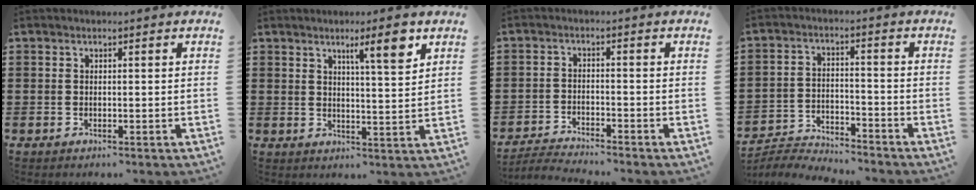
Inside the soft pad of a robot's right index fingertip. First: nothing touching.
{"total": 6.3, "force": [3.8, 0.5, 4.9], "torque": [-0.082, -0.006, 0.057]}
{"total": 3.1, "force": [-3.1, 0.0, 0.2], "torque": [-0.015, -0.002, -0.069]}
{"total": 4.5, "force": [-4.5, 0.3, 0.3], "torque": [-0.018, 0.002, -0.097]}